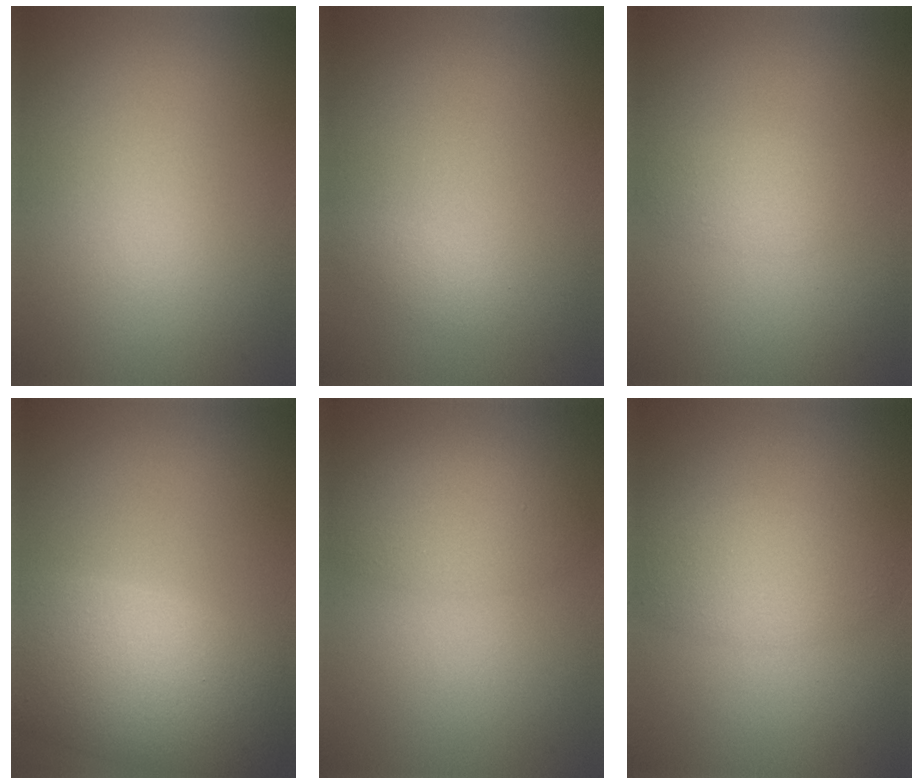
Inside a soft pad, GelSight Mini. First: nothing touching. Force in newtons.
{"total": 0.7, "press": 0.7, "slide": 0.0}
{"total": 1.5, "press": 1.5, "slide": 0.0}
{"total": 7.5, "press": 7.5, "slide": 0.6}
{"total": 4.8, "press": 4.8, "slide": 0.2}
{"total": 3.6, "press": 3.6, "slide": 0.1}